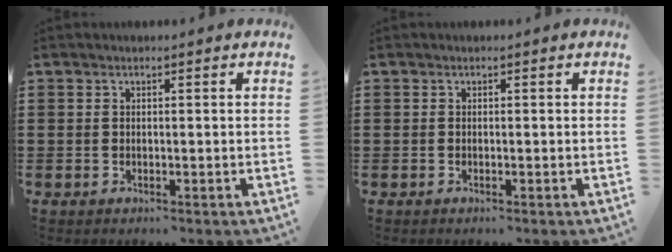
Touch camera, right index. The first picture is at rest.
{"total": 0.0}